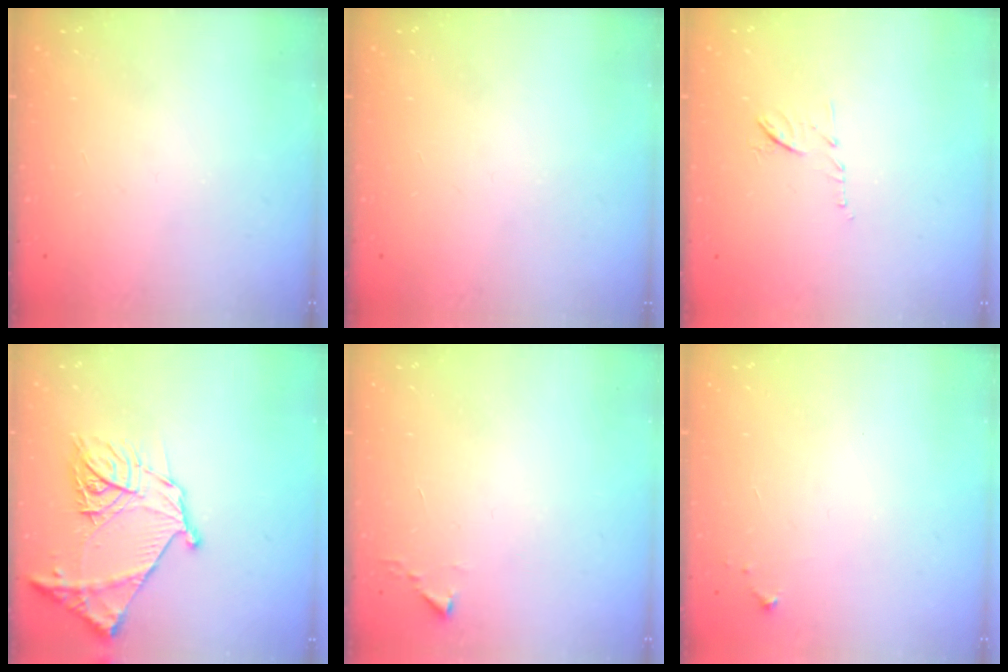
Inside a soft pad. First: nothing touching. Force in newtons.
{"total": 0.0}
{"total": 7.8, "press": 7.8, "slide": 0.3}
{"total": 19.4, "press": 19.3, "slide": 2.0}
{"total": 2.4, "press": 2.4, "slide": 0.3}
{"total": 4.3, "press": 4.3, "slide": 0.7}